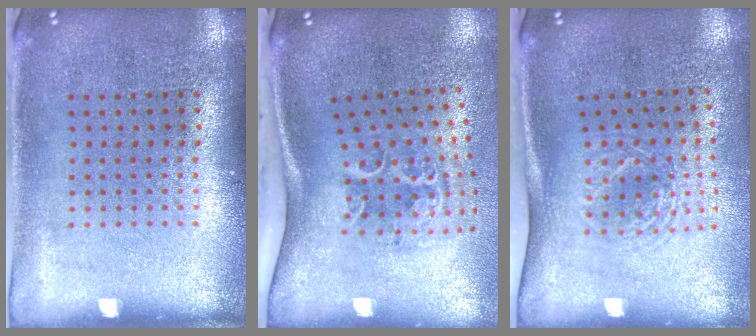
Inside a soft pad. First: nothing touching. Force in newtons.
{"total": 2.3, "press": 1.4, "slide": 1.9}
{"total": 1.7, "press": 1.3, "slide": 1.2}